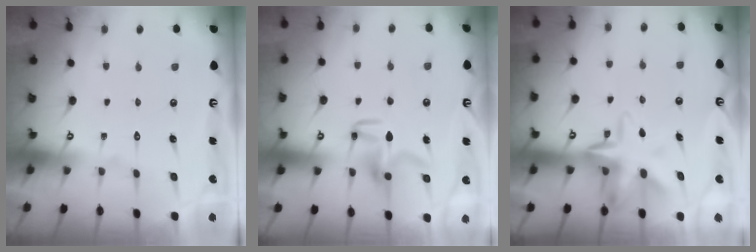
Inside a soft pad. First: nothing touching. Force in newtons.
{"total": 9.7, "press": 9.7, "slide": 0.2}
{"total": 9.1, "press": 8.7, "slide": 2.6}